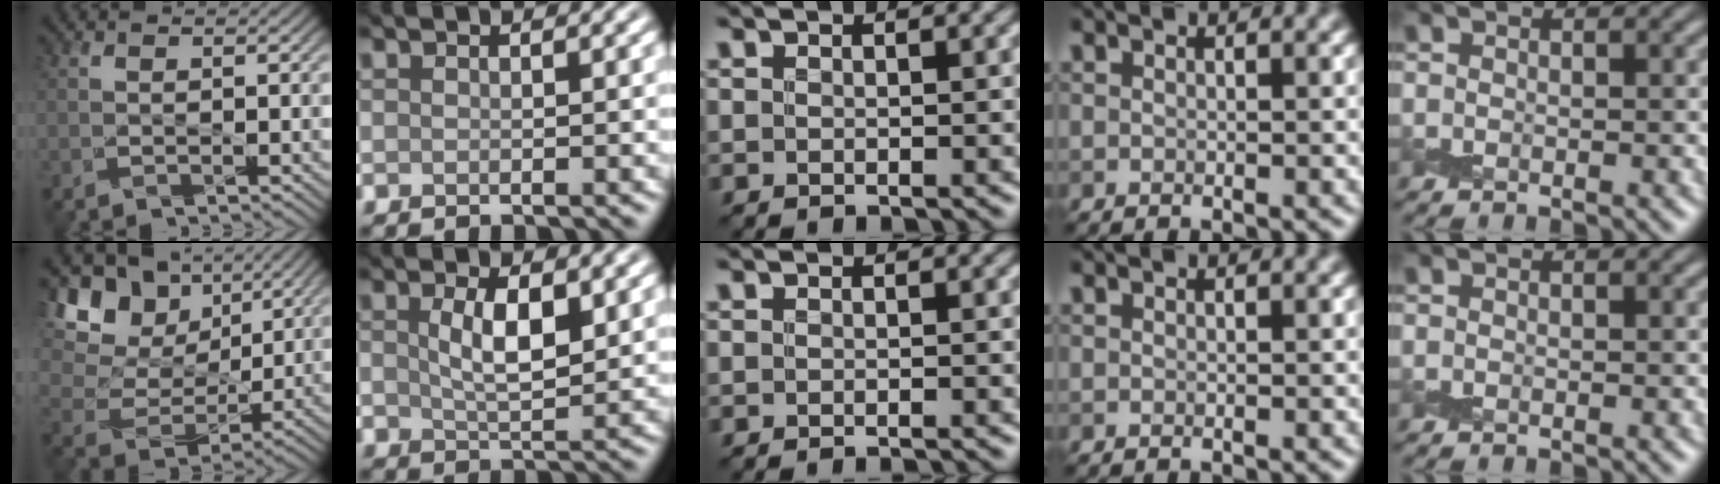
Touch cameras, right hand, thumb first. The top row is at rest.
{"thumb": {"total": 13.1, "force": [5.6, 9.3, 7.4], "torque": [-0.178, 0.020, 0.096]}, "index": {"total": 3.7, "force": [0.8, 1.8, 3.1], "torque": [-0.068, -0.003, 0.018]}, "middle": {"total": 1.0, "force": [-0.9, 0.2, 0.5], "torque": [0.003, -0.001, -0.013]}}